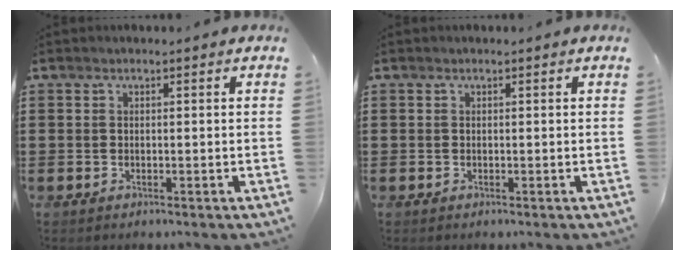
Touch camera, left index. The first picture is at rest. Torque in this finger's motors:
{"motor_torque": [0.00, 0.00, 0.00, 0.00]}